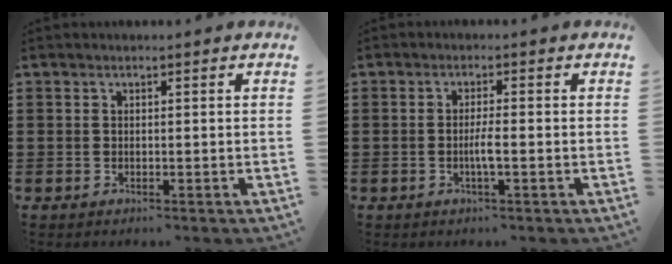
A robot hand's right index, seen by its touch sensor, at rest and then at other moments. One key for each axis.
{"total": 2.6, "fx": -0.8, "fy": 0.2, "fz": 2.4, "tx": -0.052, "ty": -0.002, "tz": -0.017}